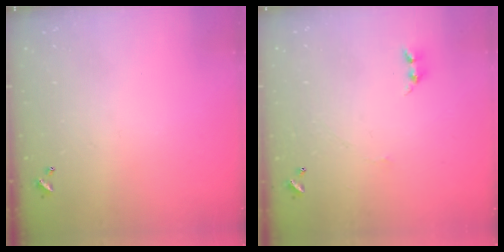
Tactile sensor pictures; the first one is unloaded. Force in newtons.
{"total": 0.9, "press": 0.8, "slide": 0.4}